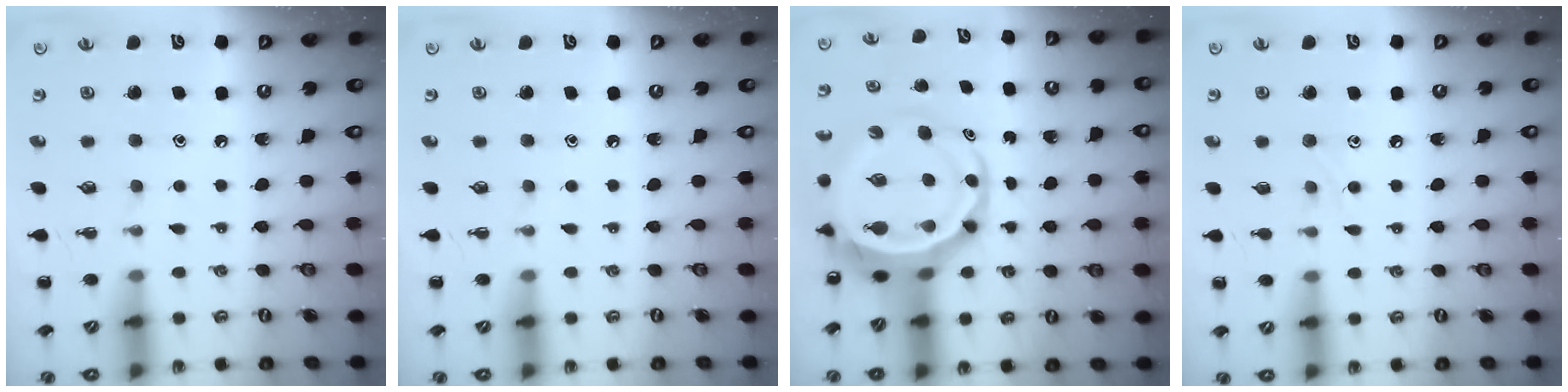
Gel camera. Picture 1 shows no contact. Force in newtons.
{"total": 0.0}
{"total": 8.0, "press": 7.7, "slide": 2.2}
{"total": 4.0, "press": 3.8, "slide": 1.2}